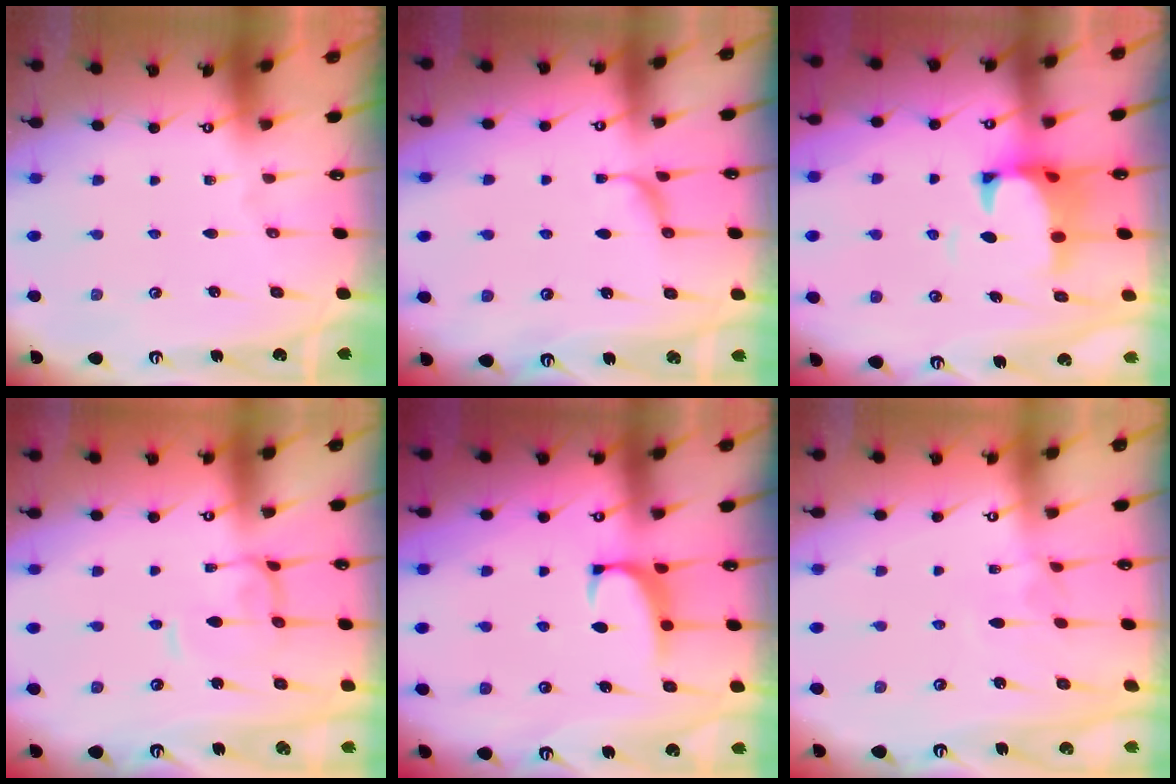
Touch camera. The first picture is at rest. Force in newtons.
{"total": 1.2, "press": 1.0, "slide": 0.6}
{"total": 2.6, "press": 2.3, "slide": 1.1}
{"total": 2.2, "press": 2.1, "slide": 0.6}
{"total": 1.2, "press": 0.9, "slide": 0.7}
{"total": 3.1, "press": 3.1, "slide": 0.3}